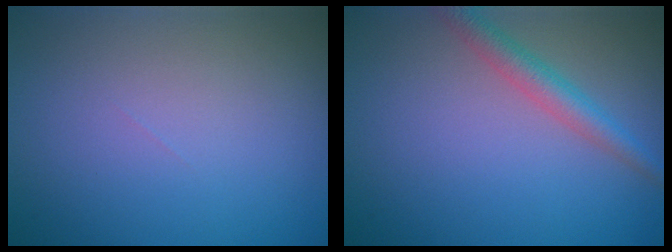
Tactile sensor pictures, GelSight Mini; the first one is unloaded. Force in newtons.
{"total": 2.7, "press": 2.7, "slide": 0.2}